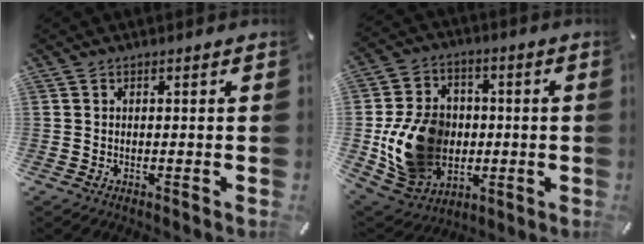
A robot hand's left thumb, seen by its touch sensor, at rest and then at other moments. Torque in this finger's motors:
{"motor_torque": [2.09, 2.92, 0.47, 0.10, 0.33]}